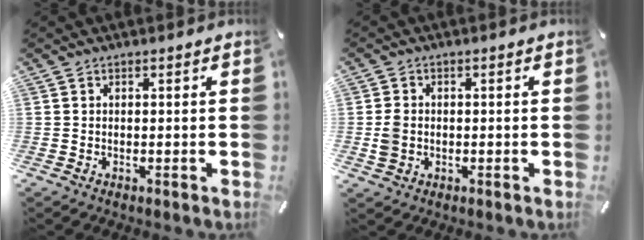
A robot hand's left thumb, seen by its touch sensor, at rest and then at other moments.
{"total": 3.8, "force": [-0.5, 3.2, 2.0], "torque": [-0.026, 0.005, -0.007]}